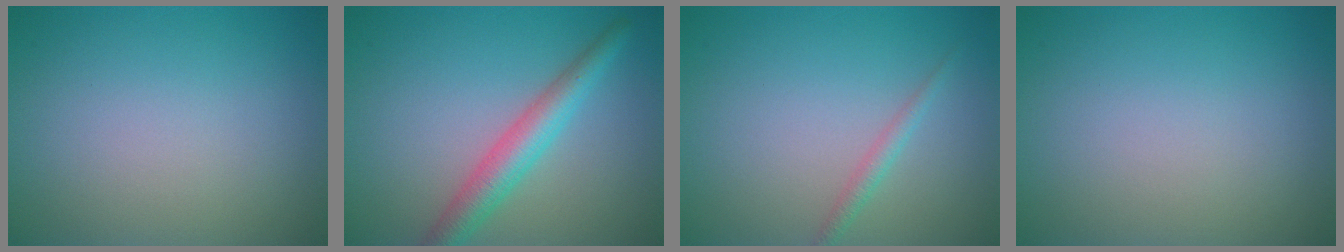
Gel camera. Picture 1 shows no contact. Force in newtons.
{"total": 3.9, "press": 3.9, "slide": 0.1}
{"total": 1.2, "press": 1.2, "slide": 0.0}
{"total": 0.0}